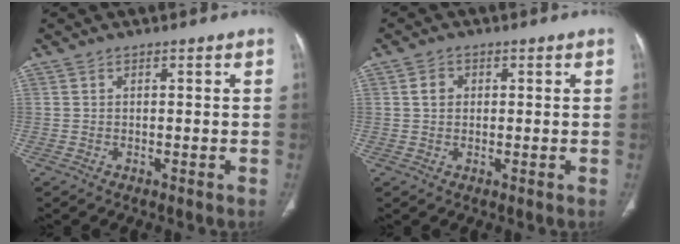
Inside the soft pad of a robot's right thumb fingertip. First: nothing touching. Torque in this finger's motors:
{"motor_torque": [-0.28, -0.23, 0.28, -0.27, 0.10]}